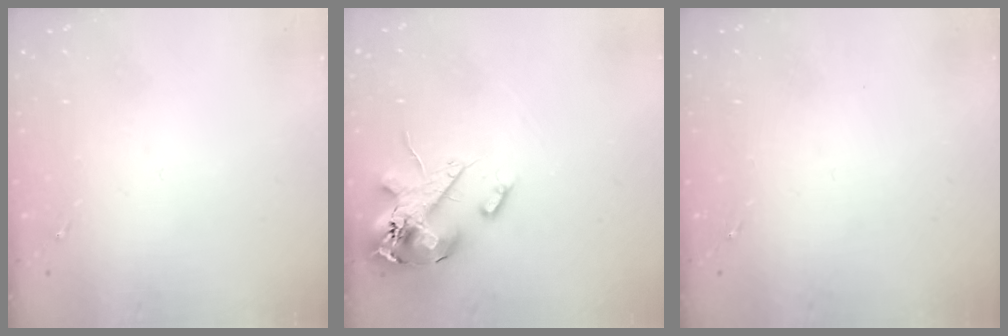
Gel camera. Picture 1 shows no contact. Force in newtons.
{"total": 15.7, "press": 15.5, "slide": 2.7}
{"total": 0.0}